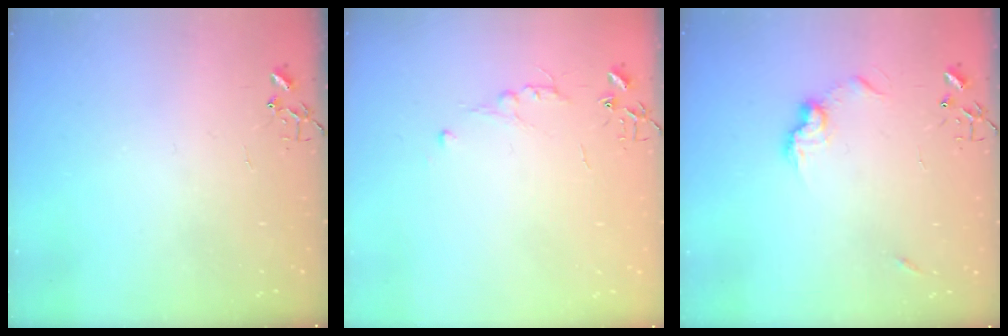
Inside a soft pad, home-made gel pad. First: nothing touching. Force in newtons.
{"total": 4.8, "press": 4.8, "slide": 0.7}
{"total": 8.8, "press": 8.8, "slide": 0.4}